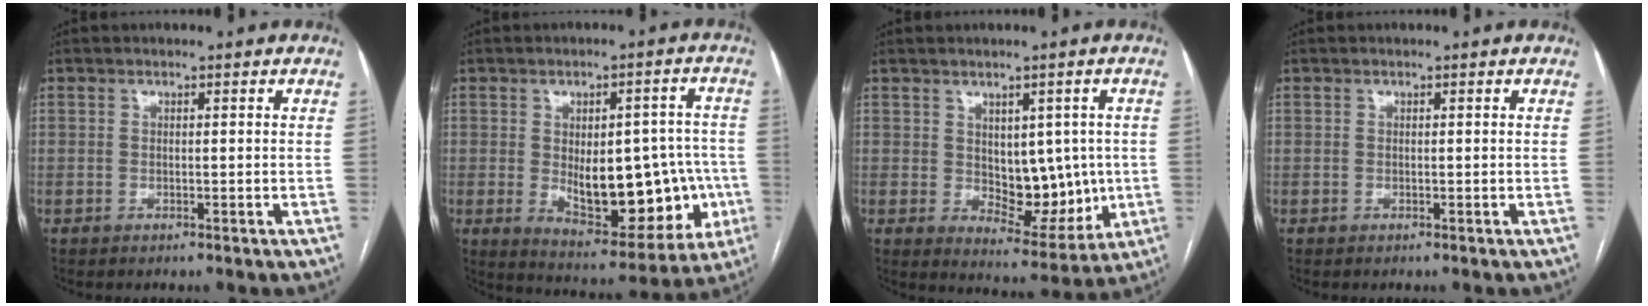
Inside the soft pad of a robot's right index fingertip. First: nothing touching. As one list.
[{"total": 16.4, "force": [-2.3, 7.8, 14.3], "torque": [-0.190, 0.015, -0.007]}, {"total": 9.2, "force": [0.3, 5.3, 7.5], "torque": [-0.091, 0.000, 0.026]}, {"total": 0.0}]